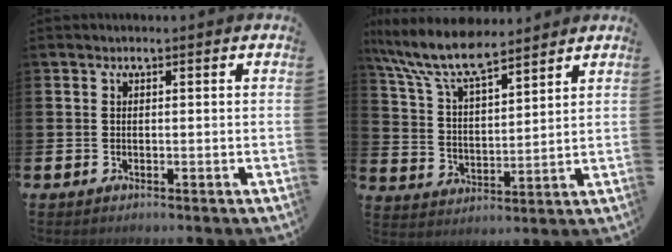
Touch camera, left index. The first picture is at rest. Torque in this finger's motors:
{"motor_torque": [1.11, -1.03, 0.74, 0.21]}